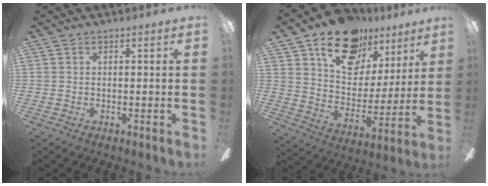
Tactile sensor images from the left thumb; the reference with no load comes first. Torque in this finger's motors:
{"motor_torque": [2.01, 2.07, 1.39, -1.38, 0.08]}